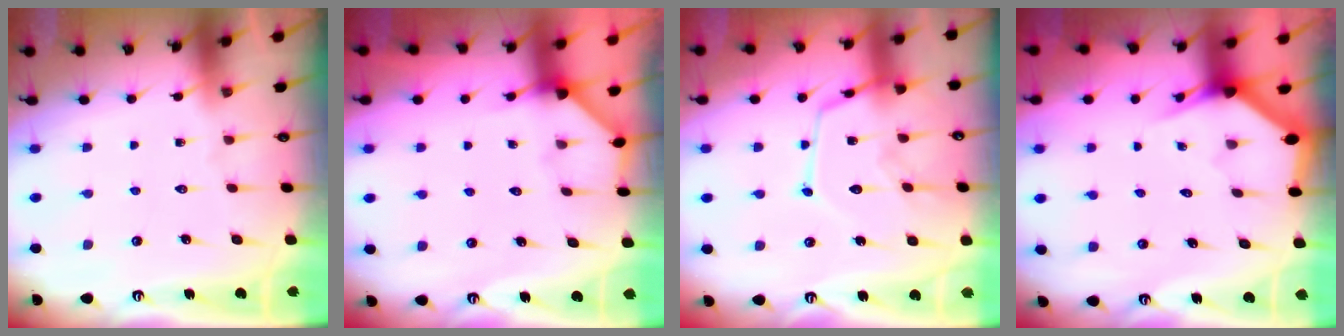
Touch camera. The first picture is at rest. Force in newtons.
{"total": 2.5, "press": 2.5, "slide": 0.4}
{"total": 14.0, "press": 14.0, "slide": 1.0}
{"total": 2.6, "press": 2.6, "slide": 0.1}